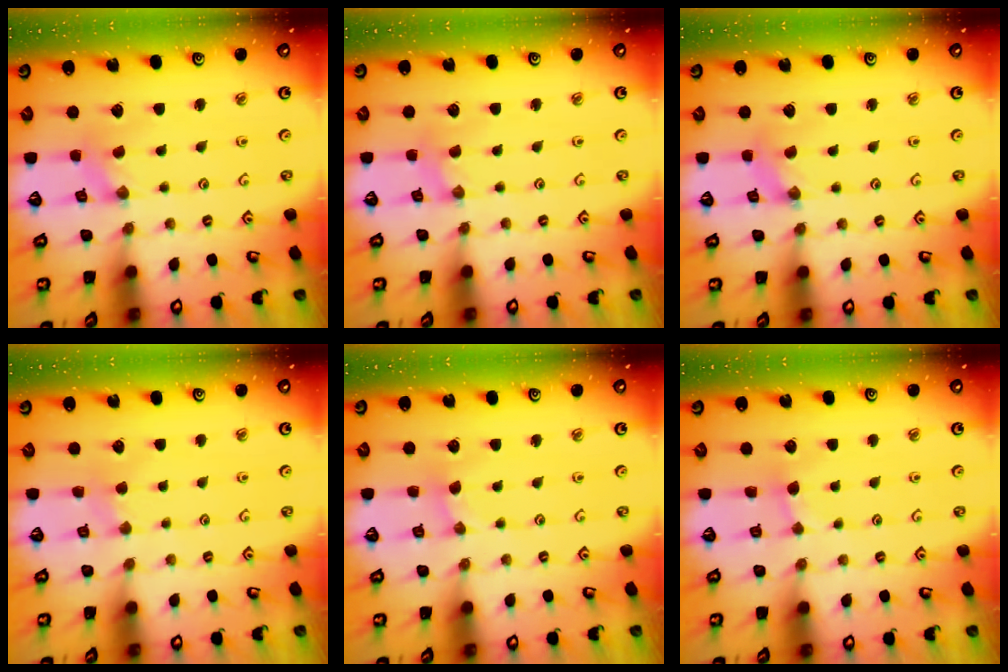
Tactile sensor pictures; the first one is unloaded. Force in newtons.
{"total": 1.7, "press": 1.7, "slide": 0.3}
{"total": 1.1, "press": 1.1, "slide": 0.2}
{"total": 1.9, "press": 1.9, "slide": 0.4}
{"total": 1.7, "press": 1.7, "slide": 0.3}
{"total": 2.4, "press": 2.4, "slide": 0.4}